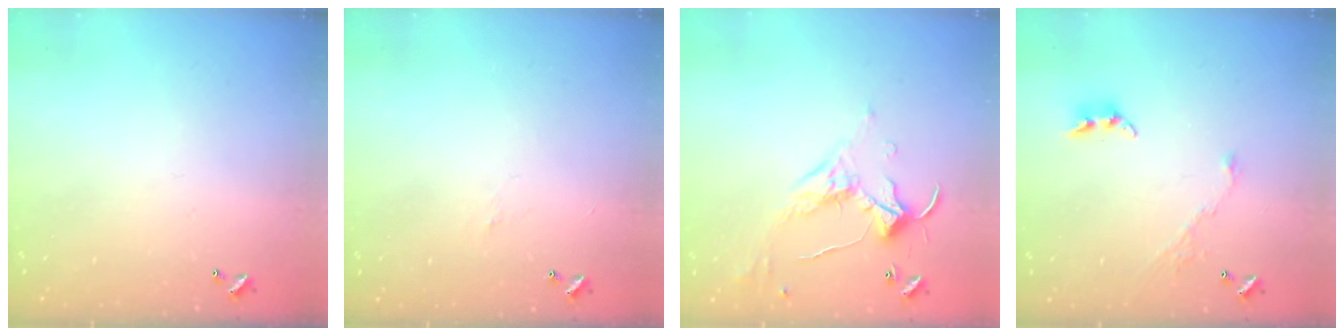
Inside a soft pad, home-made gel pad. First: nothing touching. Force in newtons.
{"total": 1.8, "press": 1.7, "slide": 0.6}
{"total": 1.2, "press": 0.8, "slide": 0.8}
{"total": 5.4, "press": 5.3, "slide": 0.7}